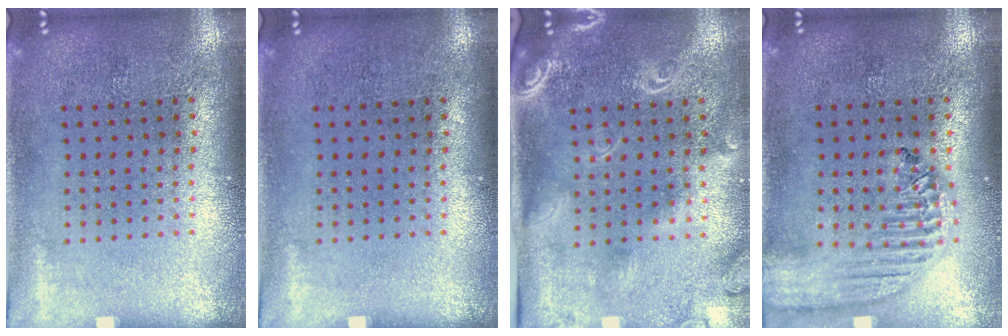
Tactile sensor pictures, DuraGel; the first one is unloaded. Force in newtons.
{"total": 0.0}
{"total": 2.4, "press": 1.9, "slide": 1.4}
{"total": 2.1, "press": 1.9, "slide": 1.0}